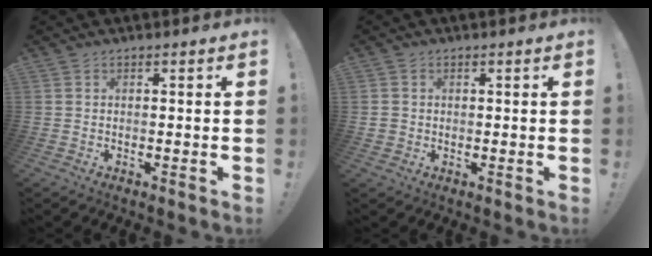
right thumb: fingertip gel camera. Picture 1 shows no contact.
{"total": 2.6, "force": [0.5, 2.5, 0.4], "torque": [-0.011, 0.005, 0.012]}